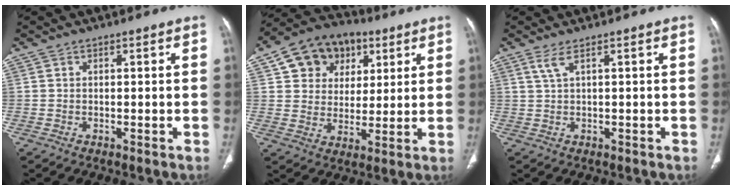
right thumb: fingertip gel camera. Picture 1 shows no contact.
{"total": 13.9, "force": [5.8, 11.0, 6.2], "torque": [-0.058, 0.000, 0.092]}
{"total": 1.9, "force": [1.0, 0.0, 1.7], "torque": [-0.045, 0.006, 0.027]}